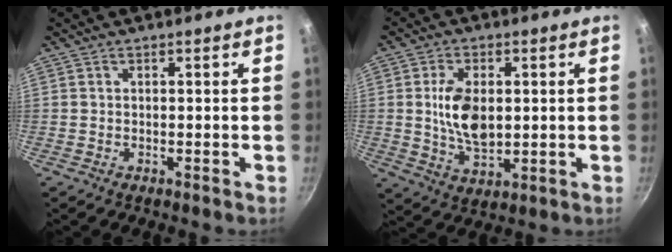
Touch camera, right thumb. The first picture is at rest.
{"total": 9.9, "force": [1.0, 5.8, 8.0], "torque": [-0.136, -0.009, 0.028]}